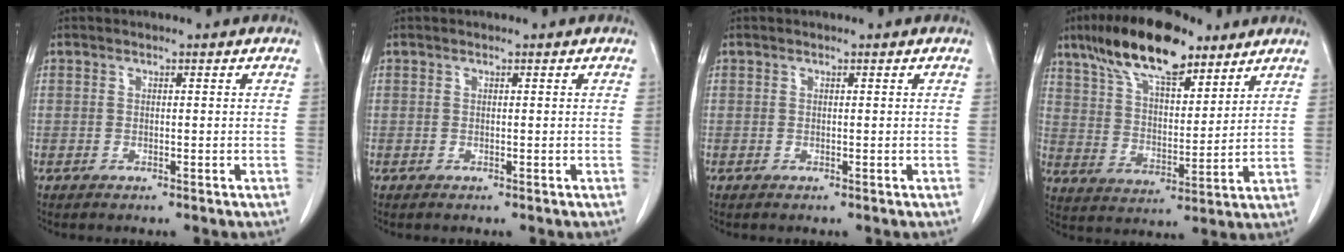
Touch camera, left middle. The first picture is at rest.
{"total": 0.0}
{"total": 0.0}
{"total": 15.8, "force": [11.1, 5.2, 10.0], "torque": [-0.182, 0.018, 0.200]}